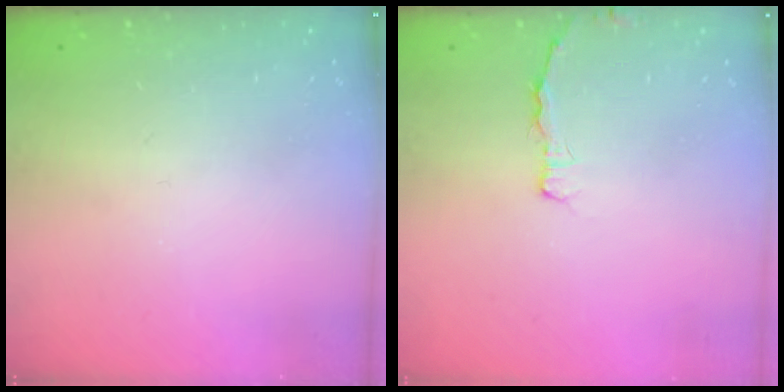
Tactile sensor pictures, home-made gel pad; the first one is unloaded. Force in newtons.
{"total": 2.1, "press": 2.1, "slide": 0.4}